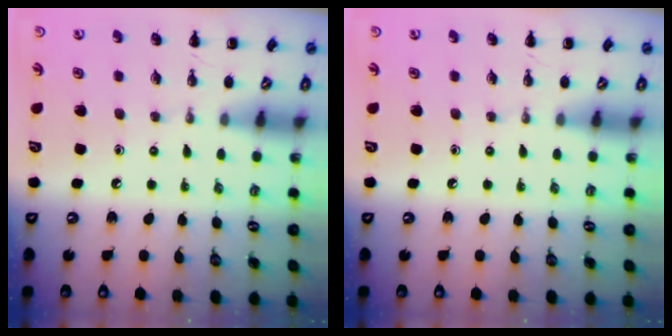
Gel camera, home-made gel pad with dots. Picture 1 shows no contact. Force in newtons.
{"total": 0.0}